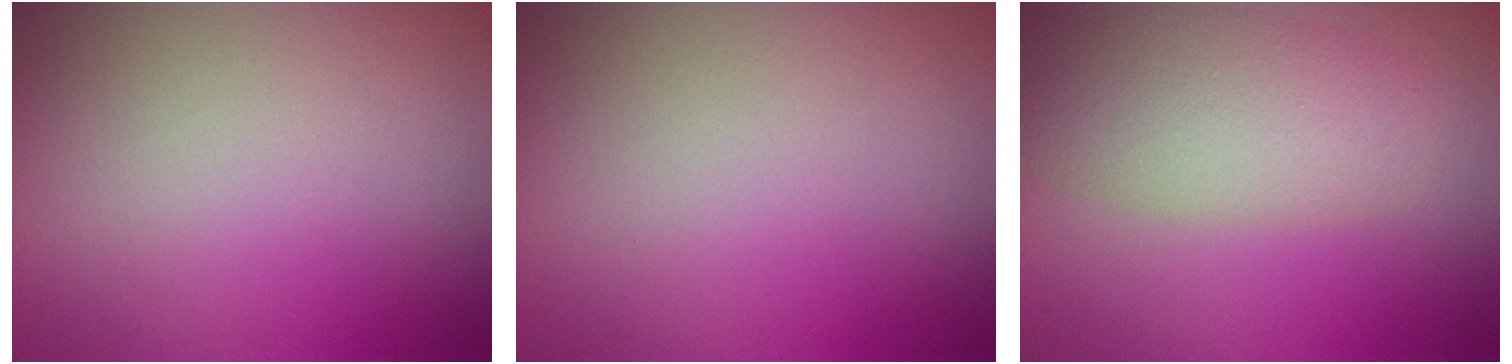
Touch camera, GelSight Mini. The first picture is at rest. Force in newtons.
{"total": 0.0}
{"total": 5.3, "press": 5.3, "slide": 0.2}